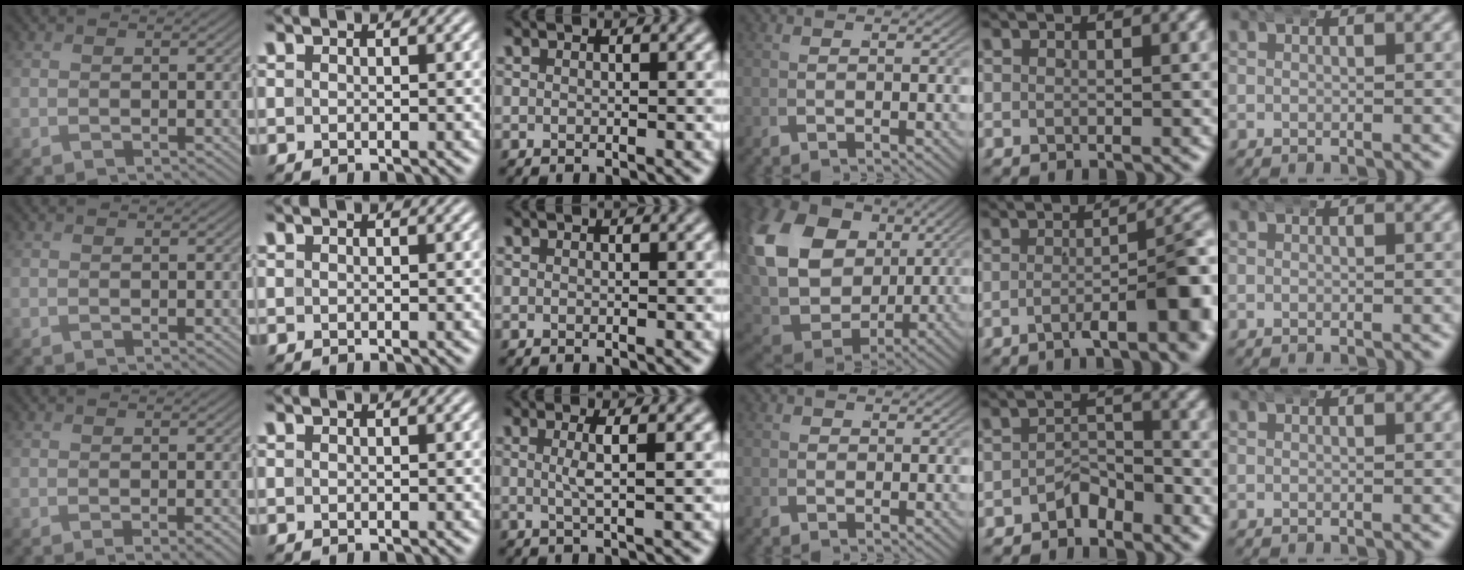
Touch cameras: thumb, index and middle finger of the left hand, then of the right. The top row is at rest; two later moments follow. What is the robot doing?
{"motion": "wrap", "object": "aluminum foil"}